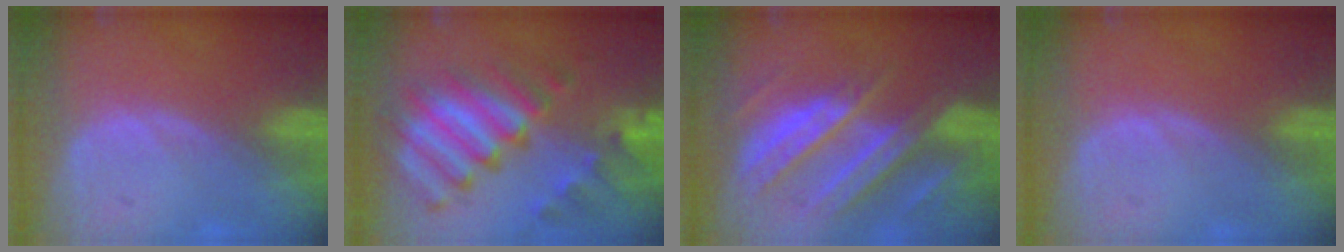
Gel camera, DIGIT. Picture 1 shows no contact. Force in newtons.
{"total": 11.7, "press": 10.0, "slide": 6.0}
{"total": 10.6, "press": 9.3, "slide": 5.0}
{"total": 0.0}